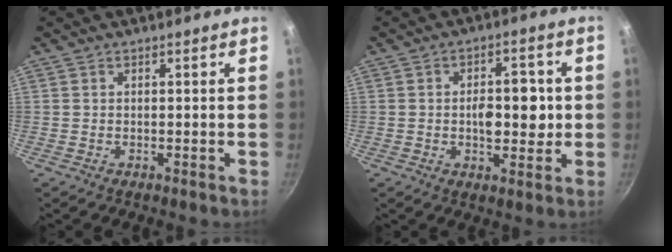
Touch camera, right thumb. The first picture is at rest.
{"total": 8.8, "force": [-0.3, 5.0, 7.3], "torque": [-0.078, 0.005, -0.008]}